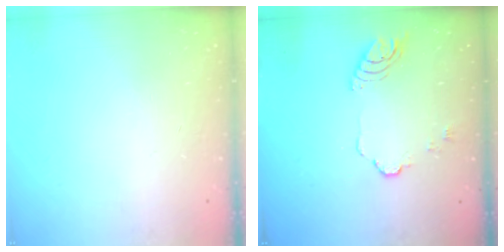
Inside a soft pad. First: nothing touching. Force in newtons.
{"total": 6.7, "press": 6.7, "slide": 0.8}